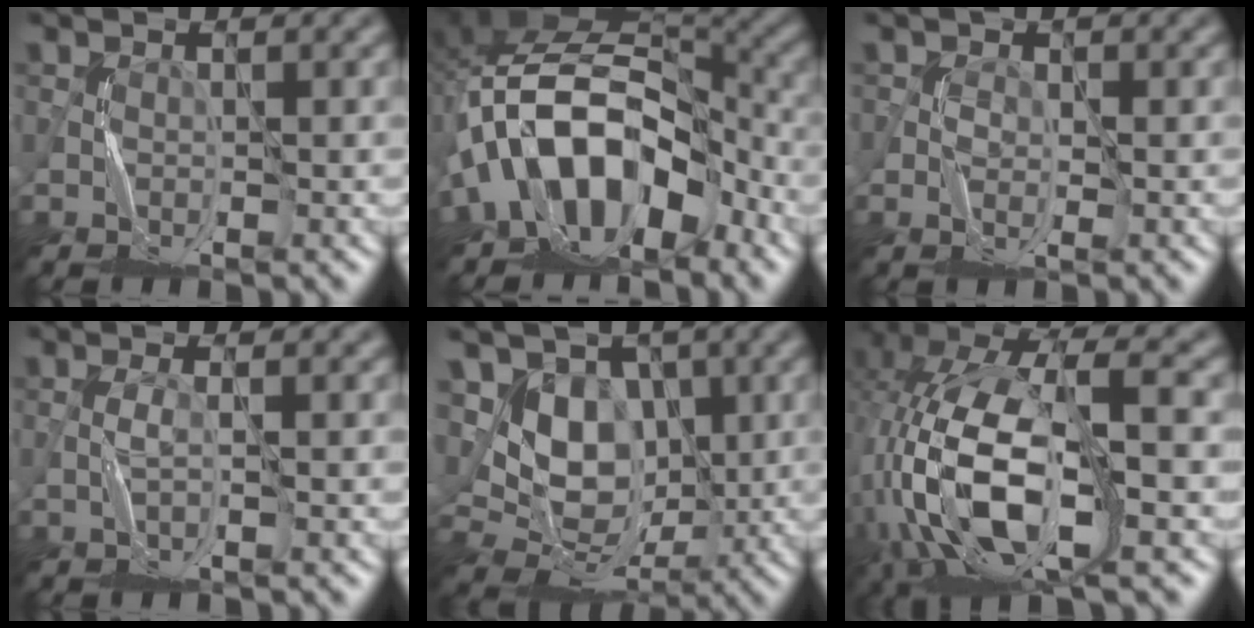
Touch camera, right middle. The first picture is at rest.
{"total": 10.8, "force": [-4.9, 6.9, 6.9], "torque": [-0.102, 0.008, -0.095]}
{"total": 1.2, "force": [-0.1, 0.8, 0.9], "torque": [-0.014, -0.001, -0.003]}
{"total": 0.6, "force": [0.1, -0.2, 0.6], "torque": [-0.015, 0.004, 0.000]}
{"total": 7.2, "force": [2.2, 5.7, 3.7], "torque": [-0.069, -0.007, 0.032]}
{"total": 13.5, "force": [-3.4, 5.9, 11.7], "torque": [-0.260, 0.012, -0.067]}